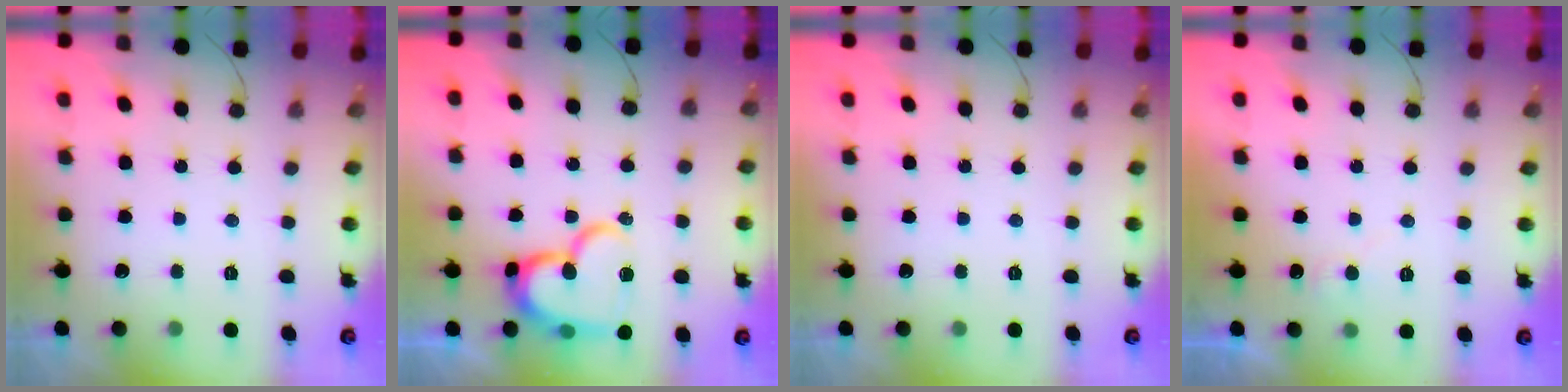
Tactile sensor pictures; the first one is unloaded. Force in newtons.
{"total": 17.5, "press": 17.5, "slide": 1.0}
{"total": 0.0}
{"total": 4.5, "press": 4.4, "slide": 0.5}